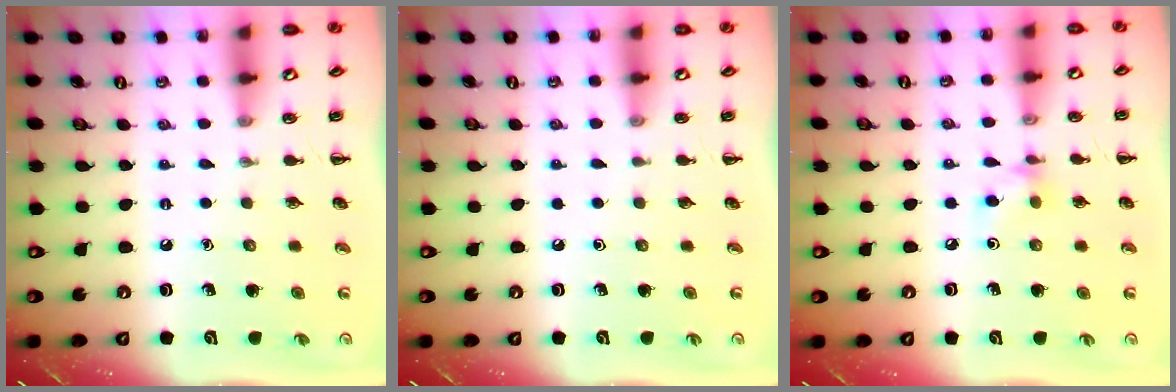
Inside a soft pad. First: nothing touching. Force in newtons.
{"total": 0.0}
{"total": 5.9, "press": 5.8, "slide": 1.2}